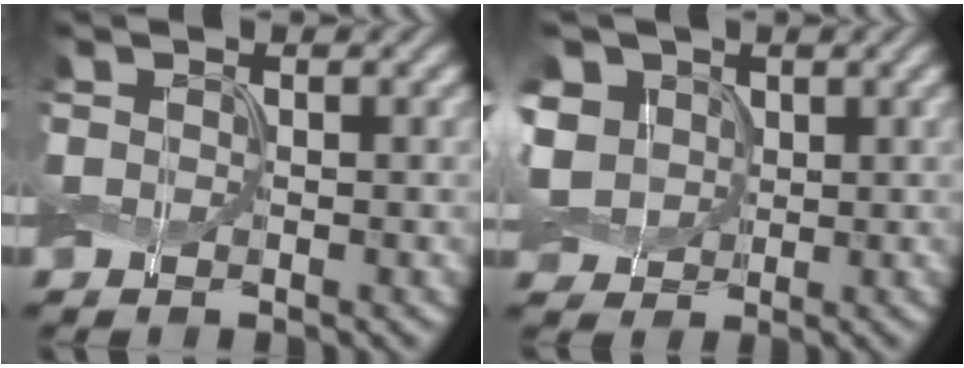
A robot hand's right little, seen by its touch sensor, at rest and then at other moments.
{"total": 5.9, "force": [1.5, 4.8, 3.0], "torque": [-0.098, 0.029, 0.018]}